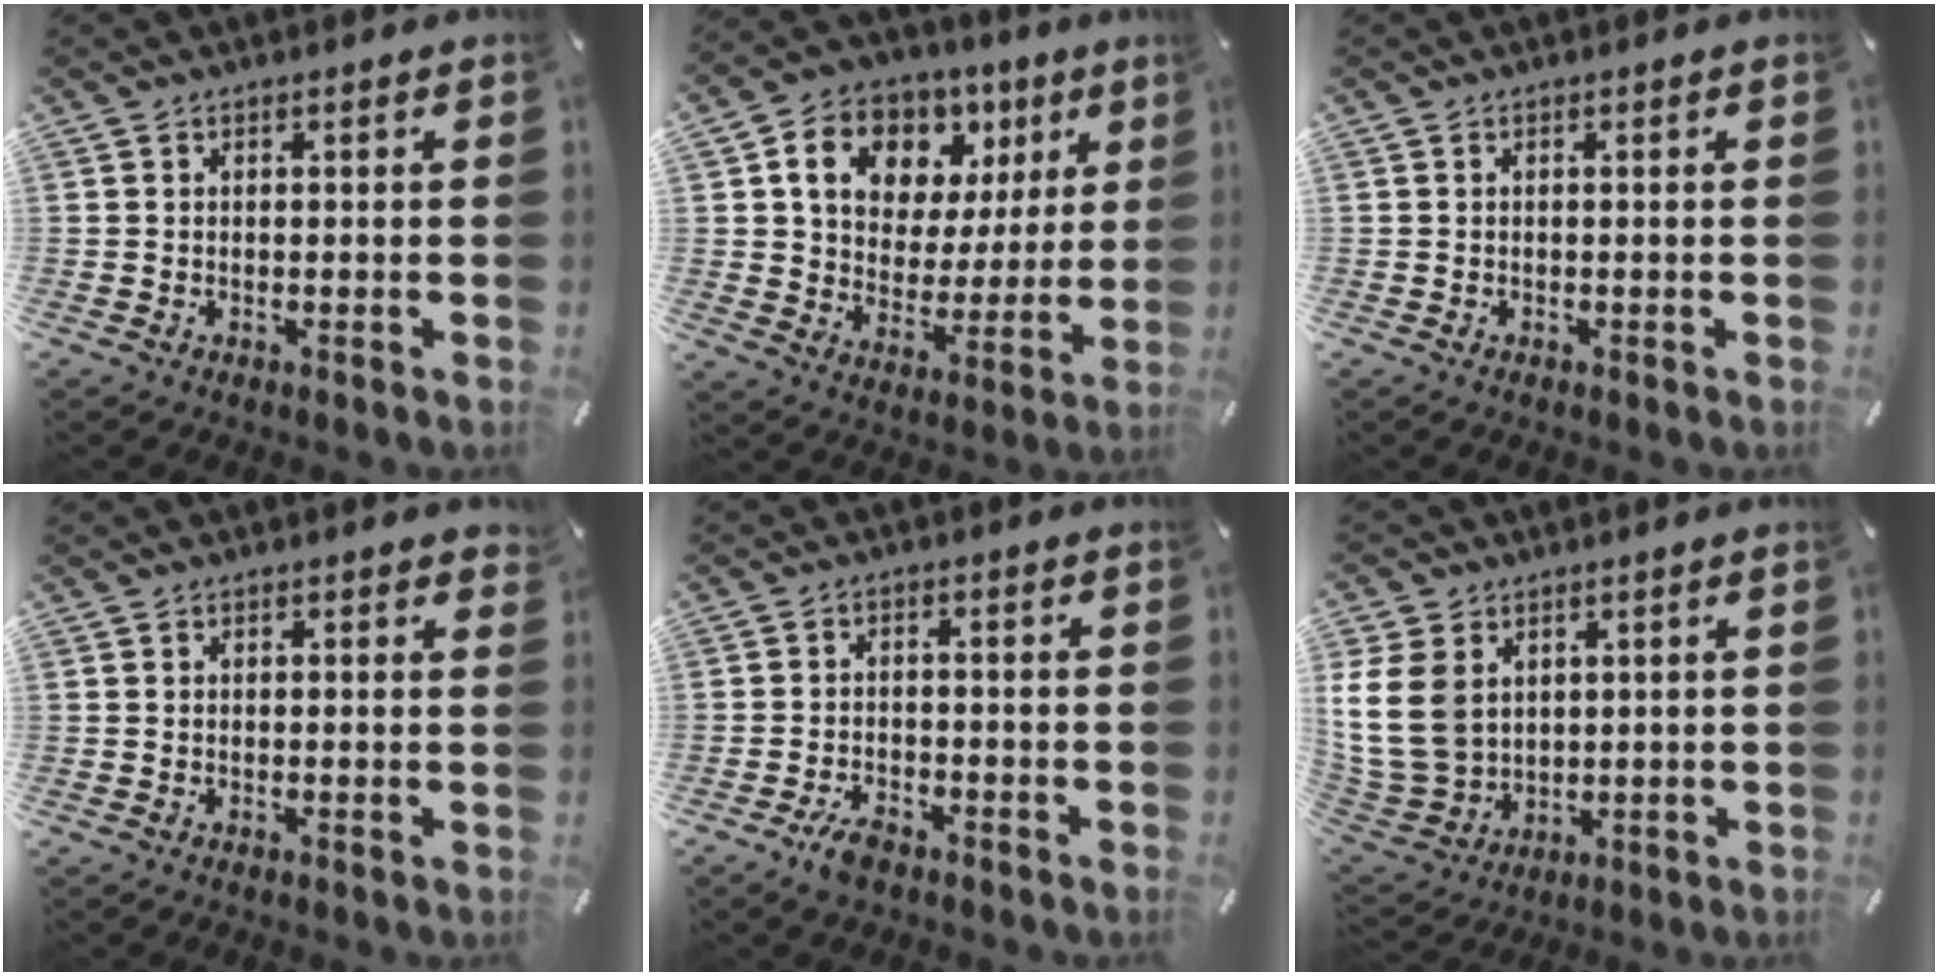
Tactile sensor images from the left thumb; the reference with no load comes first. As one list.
[{"total": 13.3, "force": [6.3, 10.3, 5.6], "torque": [-0.092, -0.029, 0.118]}, {"total": 0.0}, {"total": 0.8, "force": [0.4, 0.4, 0.5], "torque": [0.006, -0.004, 0.004]}, {"total": 4.1, "force": [-2.9, 1.9, 2.1], "torque": [-0.045, 0.014, -0.056]}, {"total": 13.9, "force": [3.2, 11.2, 7.5], "torque": [-0.187, -0.008, 0.061]}]